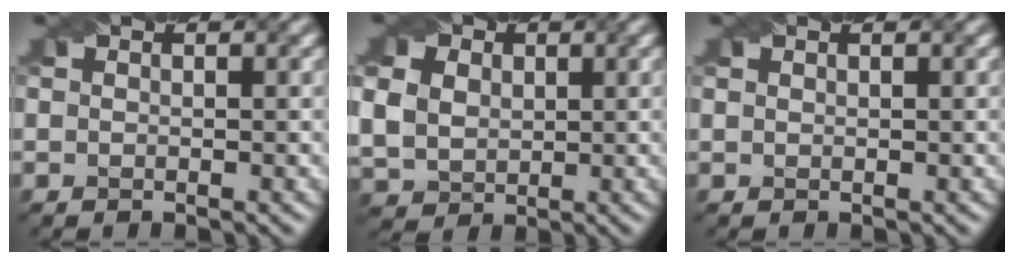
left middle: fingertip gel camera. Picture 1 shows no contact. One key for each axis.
{"total": 9.0, "fx": 3.0, "fy": 7.0, "fz": 4.8, "tx": -0.109, "ty": 0.028, "tz": 0.040}
{"total": 0.8, "fx": 0.7, "fy": 0.3, "fz": 0.5, "tx": -0.006, "ty": -0.004, "tz": 0.008}